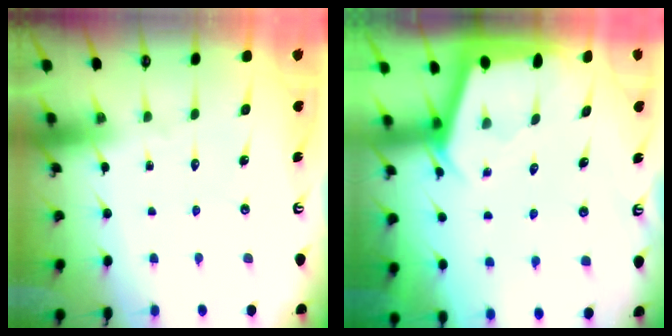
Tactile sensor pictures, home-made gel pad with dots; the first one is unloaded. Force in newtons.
{"total": 2.2, "press": 2.2, "slide": 0.3}